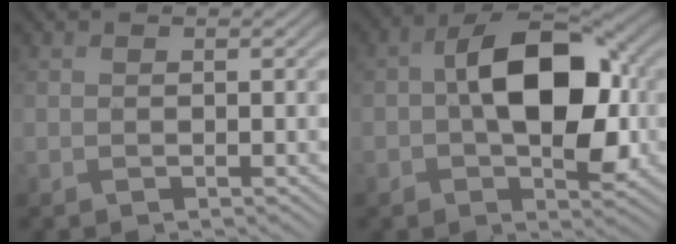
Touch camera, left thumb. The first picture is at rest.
{"total": 12.5, "force": [0.2, 7.5, 10.0], "torque": [-0.152, 0.008, -0.001]}